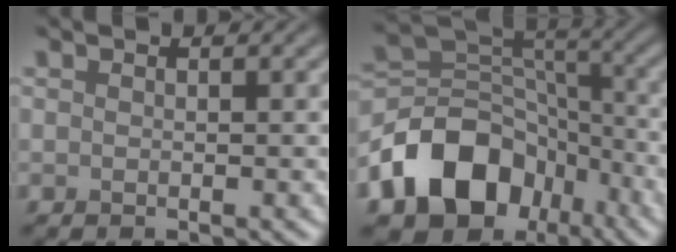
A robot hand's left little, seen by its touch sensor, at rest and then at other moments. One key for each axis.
{"total": 11.3, "fx": -5.7, "fy": 8.1, "fz": 5.4, "tx": -0.093, "ty": 0.004, "tz": -0.108}